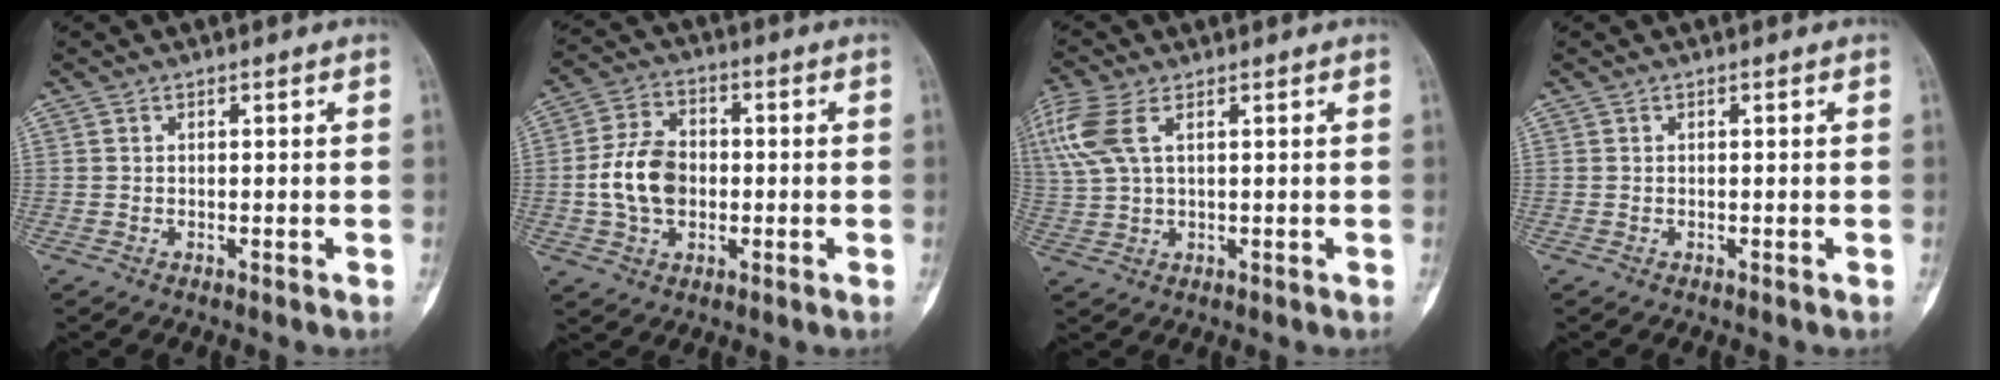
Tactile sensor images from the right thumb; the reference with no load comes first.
{"total": 10.3, "force": [-0.9, 7.4, 7.2], "torque": [-0.118, 0.017, -0.022]}
{"total": 9.1, "force": [3.6, 4.2, 7.2], "torque": [-0.198, 0.016, 0.081]}
{"total": 0.0}